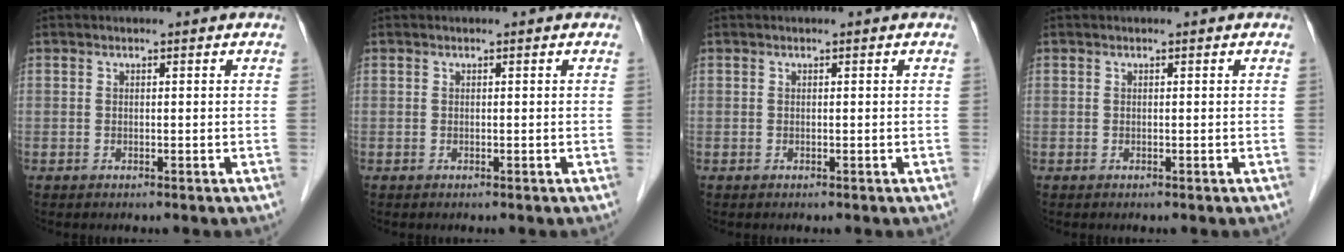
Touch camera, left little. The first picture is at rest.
{"total": 0.0}
{"total": 0.0}
{"total": 0.0}